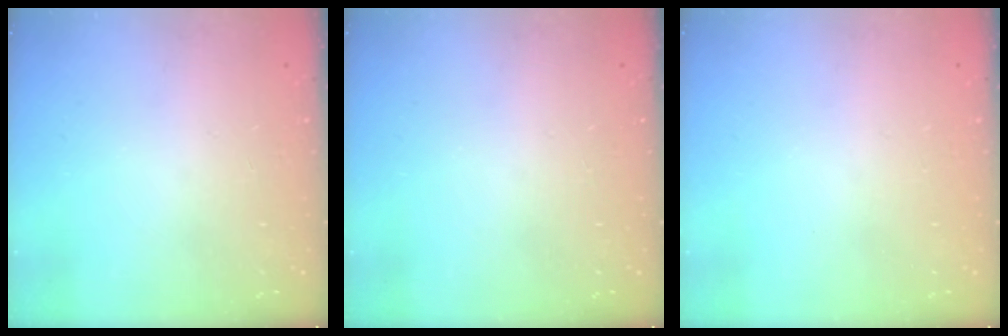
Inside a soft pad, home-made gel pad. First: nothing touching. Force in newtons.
{"total": 0.0}
{"total": 0.0}